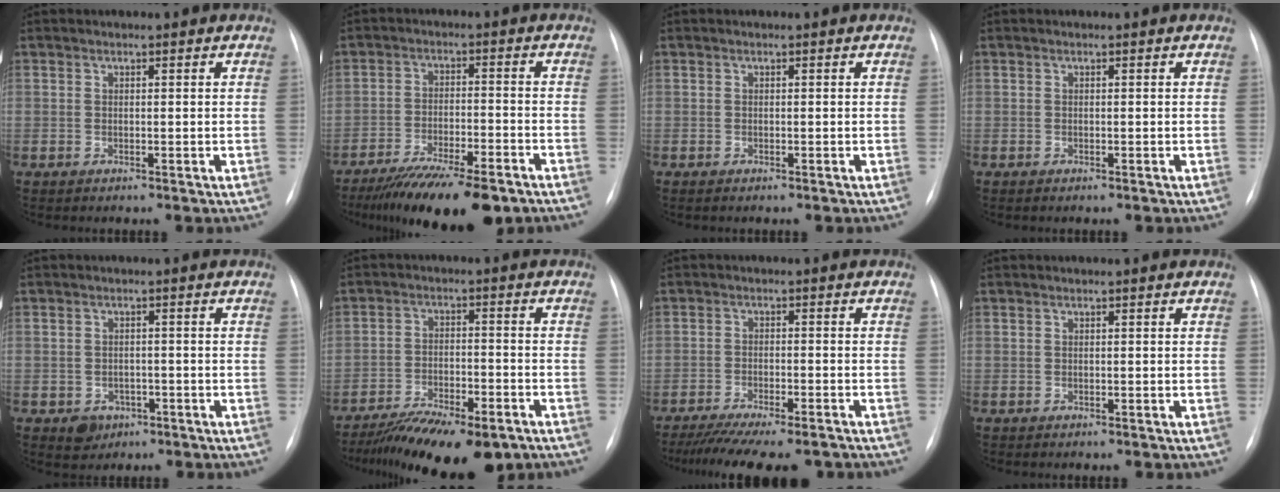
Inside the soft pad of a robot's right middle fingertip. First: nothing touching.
{"total": 15.0, "force": [-11.6, 3.1, 9.1], "torque": [-0.133, -0.023, -0.184]}
{"total": 0.6, "force": [-0.5, 0.1, 0.4], "torque": [-0.009, -0.002, -0.006]}
{"total": 0.0}
{"total": 3.4, "force": [-1.6, 2.8, 1.1], "torque": [-0.009, 0.007, -0.012]}
{"total": 15.0, "force": [-11.4, 4.4, 8.8], "torque": [-0.130, -0.011, -0.178]}
{"total": 14.7, "force": [-12.5, 2.8, 7.1], "torque": [-0.120, -0.017, -0.177]}
{"total": 0.0}